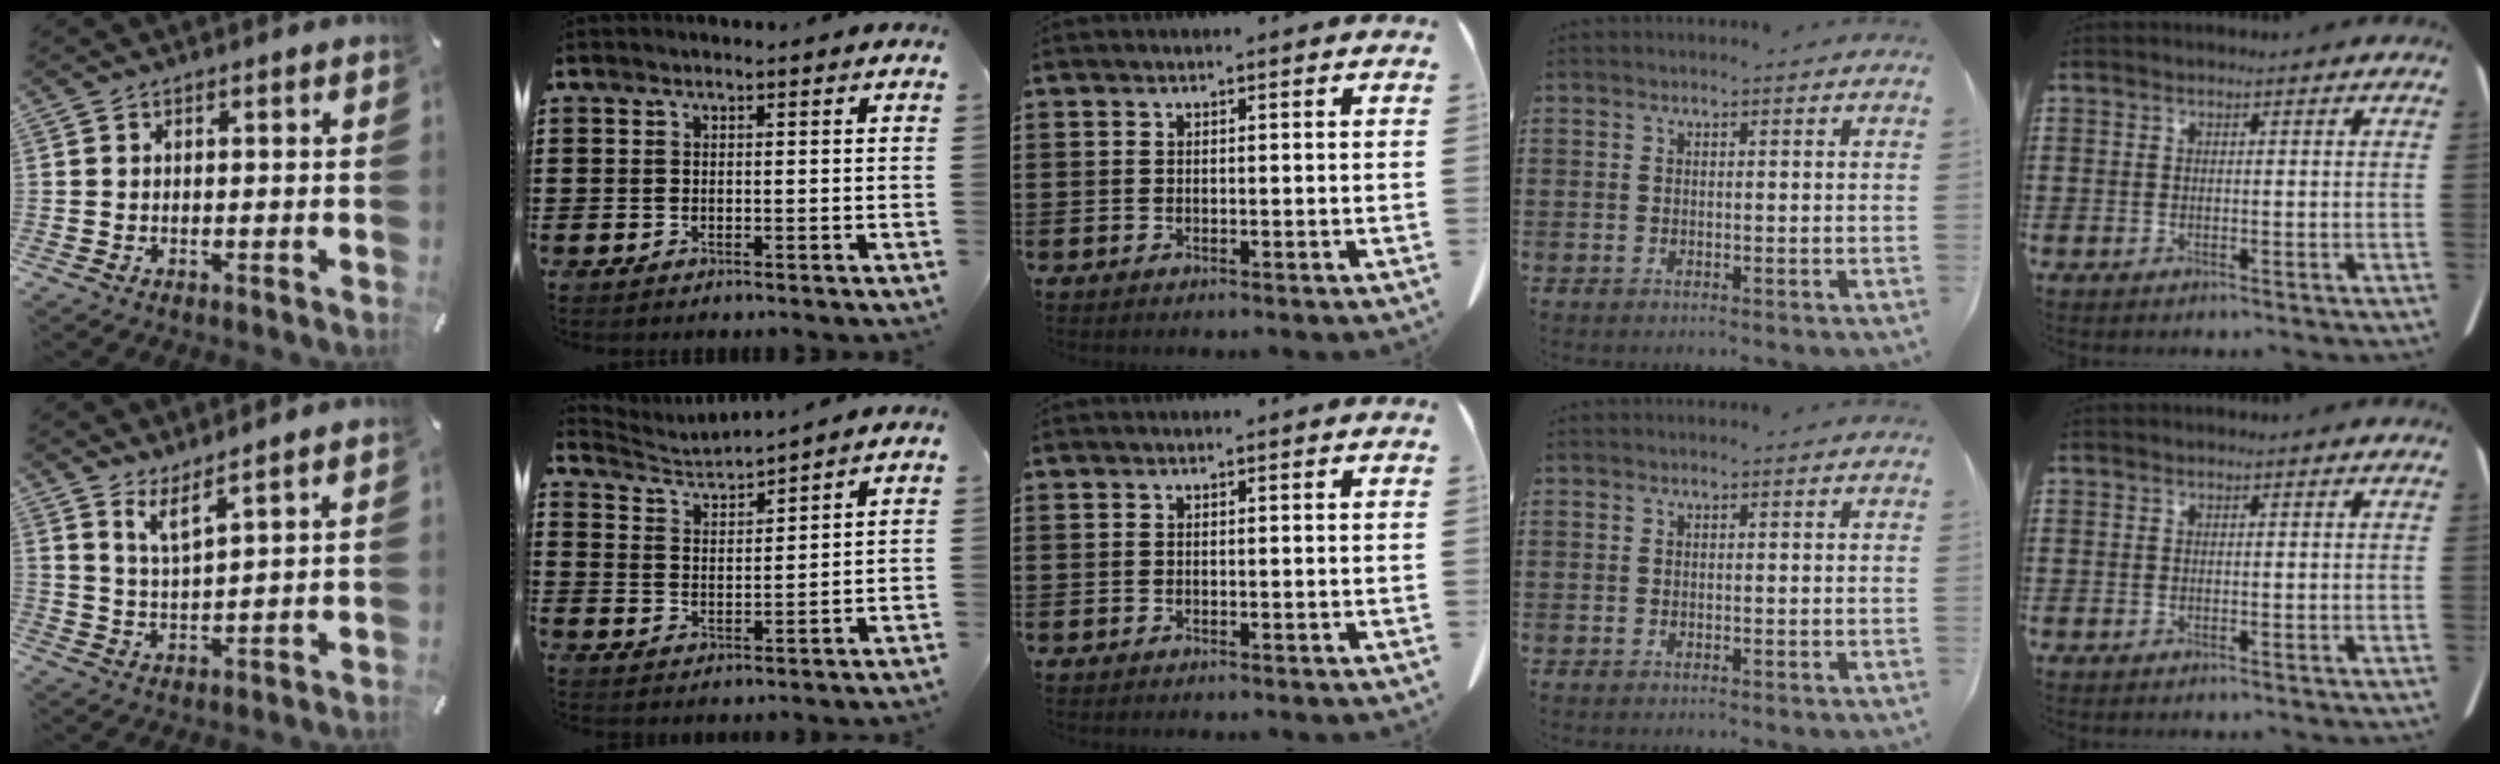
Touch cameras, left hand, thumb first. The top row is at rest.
{"thumb": {"total": 5.5, "force": [4.6, 0.6, 2.9], "torque": [-0.070, -0.023, 0.083]}, "index": {"total": 2.9, "force": [2.9, -0.2, 0.0], "torque": [-0.016, -0.021, 0.045]}}